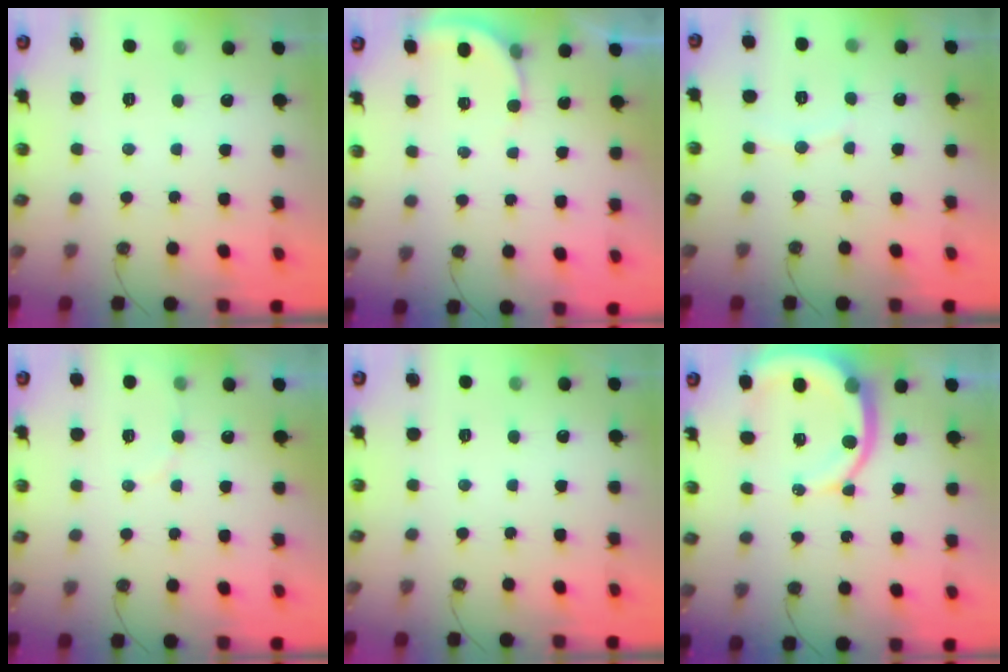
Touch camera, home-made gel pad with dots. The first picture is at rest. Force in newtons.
{"total": 2.7, "press": 2.7, "slide": 0.5}
{"total": 3.5, "press": 3.4, "slide": 0.5}
{"total": 3.0, "press": 3.0, "slide": 0.2}
{"total": 0.0}
{"total": 10.0, "press": 9.9, "slide": 1.2}